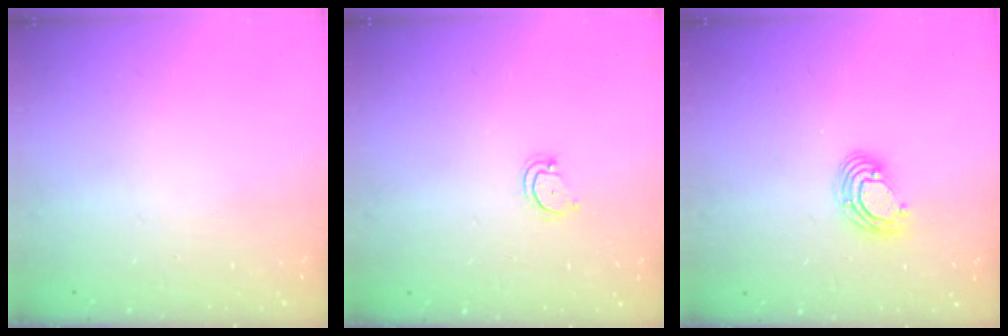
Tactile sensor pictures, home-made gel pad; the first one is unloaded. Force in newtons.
{"total": 2.8, "press": 2.8, "slide": 0.3}
{"total": 8.2, "press": 8.1, "slide": 1.4}